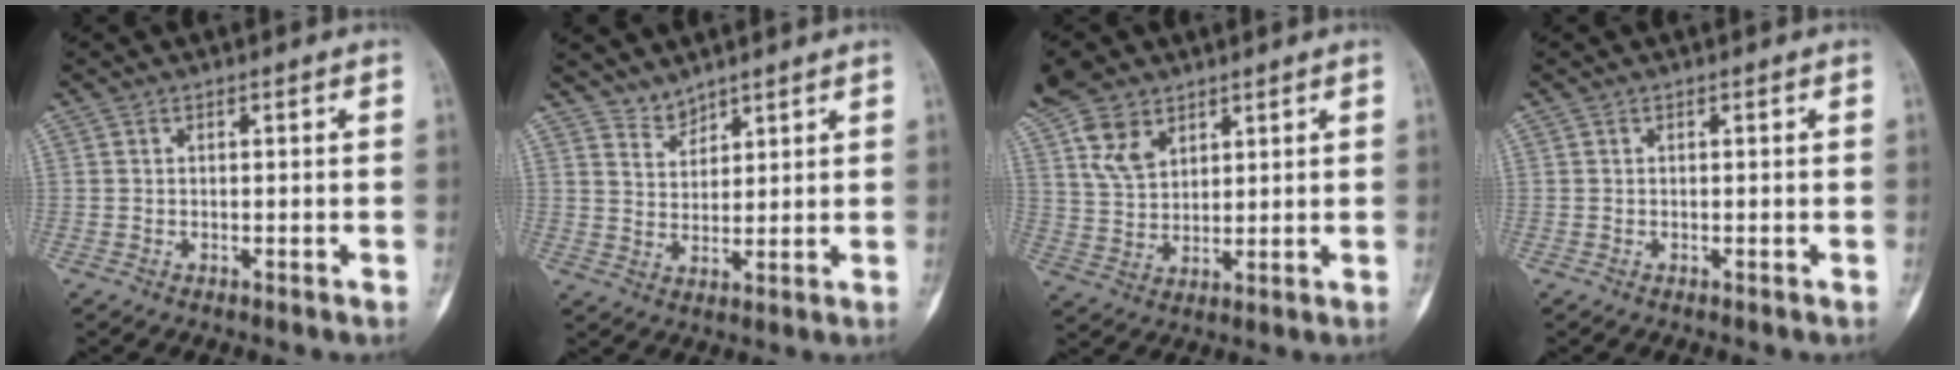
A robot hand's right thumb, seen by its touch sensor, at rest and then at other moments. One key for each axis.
{"total": 3.7, "fx": 3.5, "fy": 1.2, "fz": 0.2, "tx": 0.013, "ty": -0.027, "tz": 0.067}
{"total": 9.3, "fx": 5.6, "fy": 5.7, "fz": 4.8, "tx": -0.080, "ty": -0.017, "tz": 0.116}
{"total": 0.0}